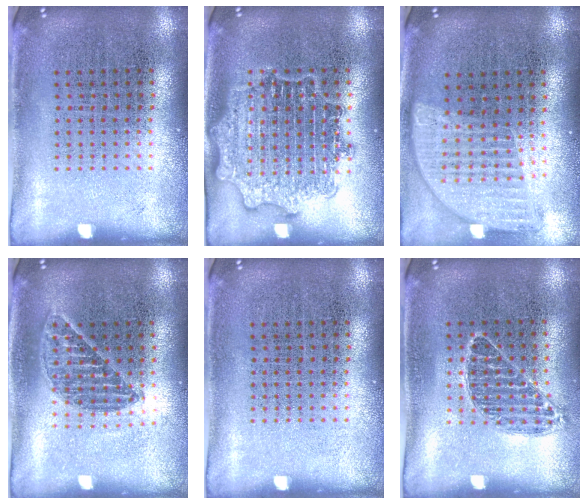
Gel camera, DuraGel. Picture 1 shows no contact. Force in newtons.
{"total": 2.4, "press": 2.4, "slide": 0.3}
{"total": 1.2, "press": 1.2, "slide": 0.5}
{"total": 1.2, "press": 1.1, "slide": 0.5}
{"total": 0.0}
{"total": 0.6, "press": 0.6, "slide": 0.1}